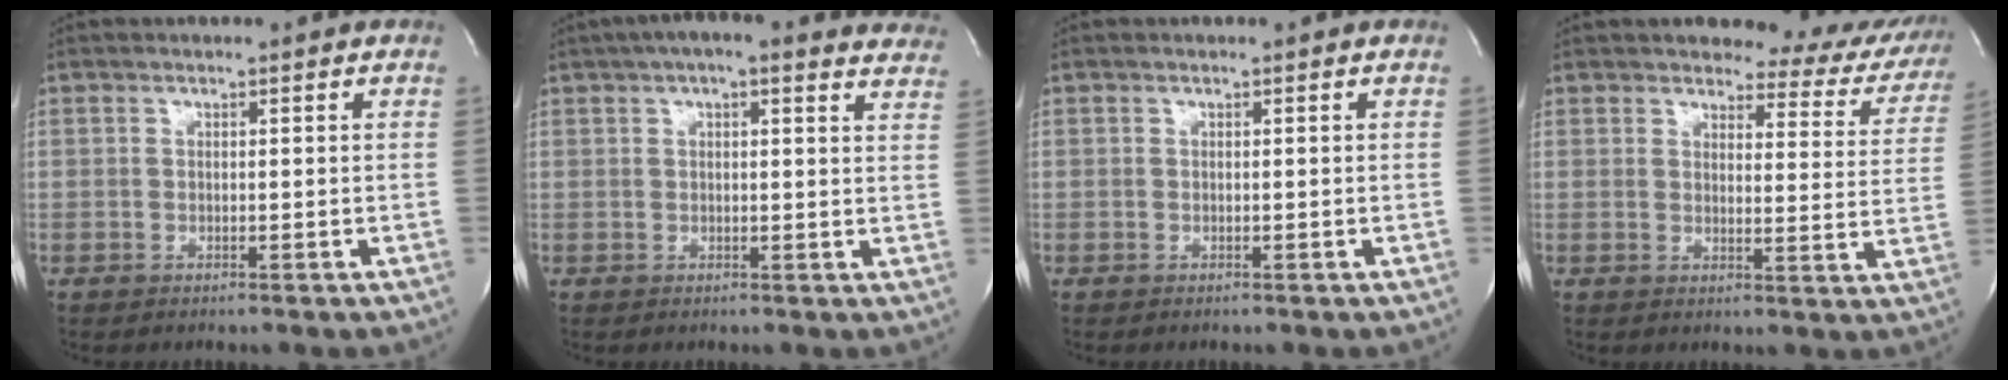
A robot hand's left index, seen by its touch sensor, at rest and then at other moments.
{"total": 15.0, "force": [12.2, 3.9, 7.8], "torque": [-0.105, 0.033, 0.139]}
{"total": 0.0}
{"total": 12.1, "force": [11.2, 3.6, 2.8], "torque": [-0.003, -0.035, 0.101]}